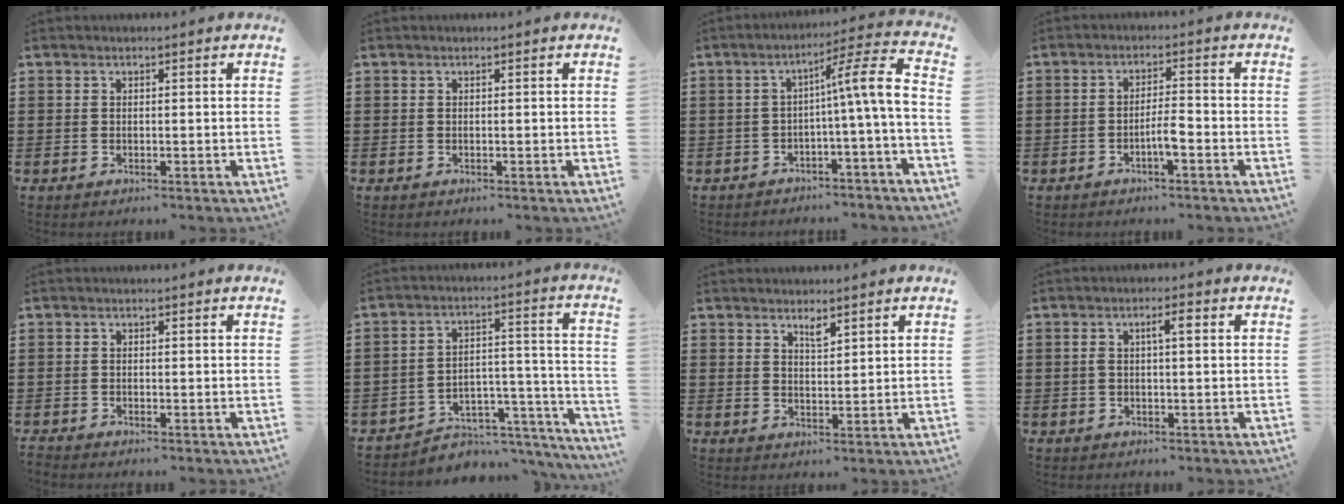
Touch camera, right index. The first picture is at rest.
{"total": 0.0}
{"total": 8.4, "force": [-1.1, 0.4, 8.3], "torque": [-0.137, -0.019, -0.033]}
{"total": 3.5, "force": [-1.7, 0.5, 3.0], "torque": [-0.060, 0.001, -0.033]}
{"total": 0.8, "force": [-0.8, 0.0, -0.1], "torque": [0.000, 0.001, -0.016]}
{"total": 4.8, "force": [-4.0, 2.4, 1.1], "torque": [-0.025, 0.009, -0.079]}
{"total": 2.1, "force": [1.8, 0.5, 1.1], "torque": [-0.016, -0.002, 0.030]}
{"total": 2.8, "force": [0.2, 0.6, 2.7], "torque": [-0.044, 0.003, -0.001]}